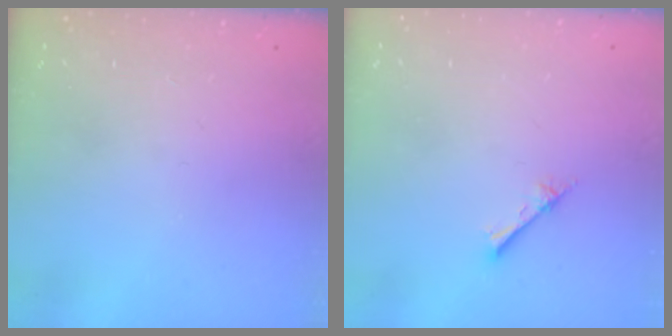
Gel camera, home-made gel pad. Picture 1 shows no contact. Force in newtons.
{"total": 2.7, "press": 2.6, "slide": 0.3}